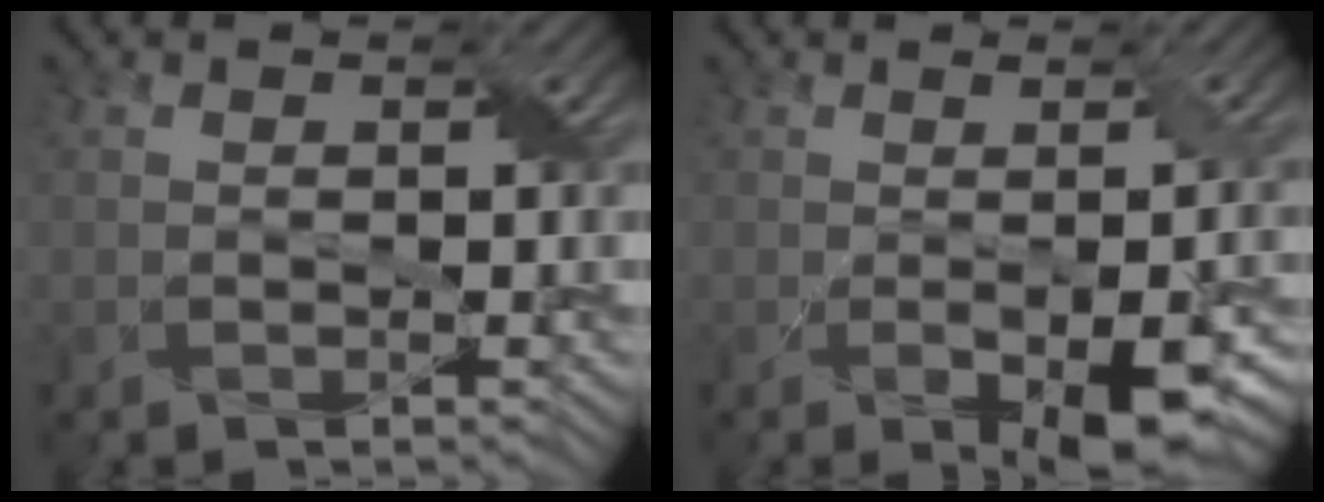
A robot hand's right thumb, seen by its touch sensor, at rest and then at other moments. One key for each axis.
{"total": 7.1, "fx": -2.1, "fy": 2.4, "fz": 6.4, "tx": -0.095, "ty": -0.018, "tz": -0.015}